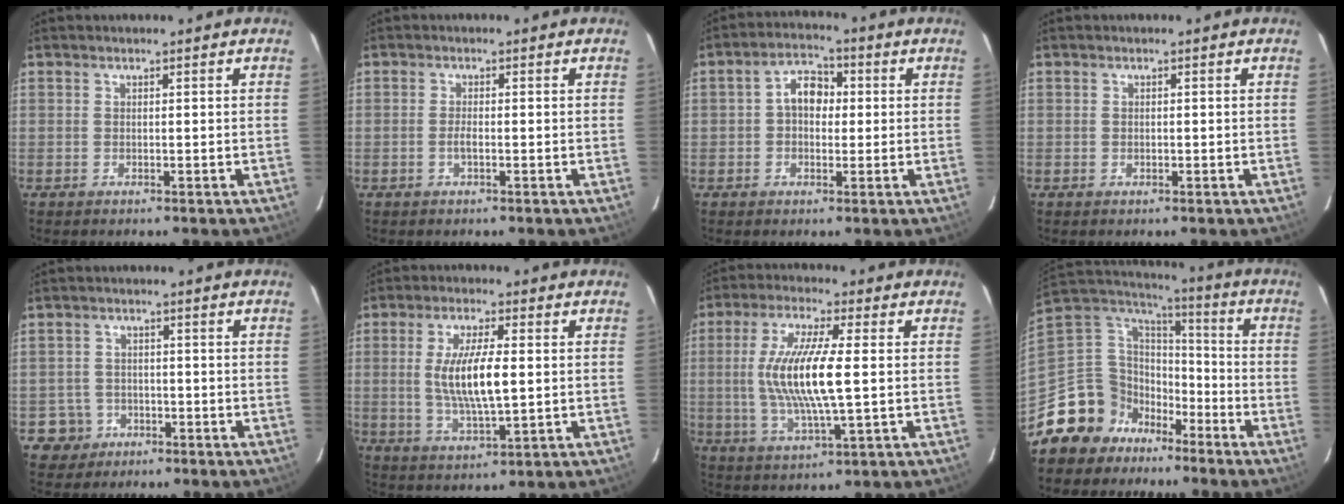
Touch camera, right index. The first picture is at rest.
{"total": 1.5, "force": [-0.5, 0.3, 1.3], "torque": [-0.027, 0.000, -0.010]}
{"total": 5.7, "force": [0.3, 4.1, 3.9], "torque": [-0.071, 0.023, 0.002]}
{"total": 0.6, "force": [-0.1, 0.5, 0.2], "torque": [-0.002, 0.001, -0.001]}
{"total": 4.9, "force": [-2.1, 4.4, -0.1], "torque": [-0.009, 0.023, -0.035]}
{"total": 10.2, "force": [0.5, 2.6, 9.9], "torque": [-0.190, -0.005, 0.014]}
{"total": 13.8, "force": [0.3, 2.5, 13.6], "torque": [-0.267, -0.004, 0.007]}
{"total": 14.9, "force": [-10.4, 10.2, 2.9], "torque": [-0.091, 0.042, -0.184]}